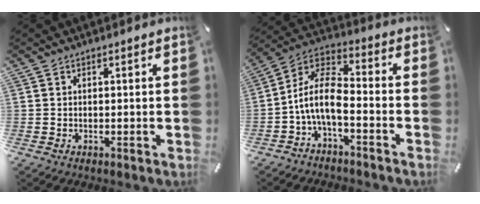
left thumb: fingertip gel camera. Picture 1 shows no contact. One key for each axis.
{"total": 10.4, "fx": -3.9, "fy": 5.1, "fz": 8.1, "tx": -0.178, "ty": 0.001, "tz": -0.076}